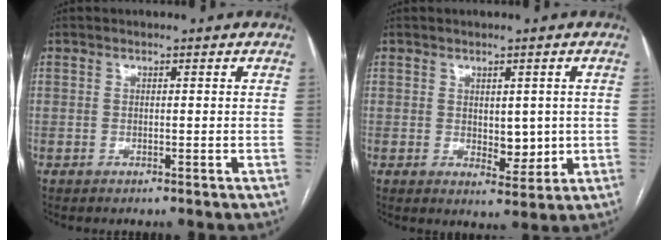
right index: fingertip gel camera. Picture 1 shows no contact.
{"total": 4.3, "force": [0.1, 2.5, 3.6], "torque": [-0.045, -0.006, 0.012]}